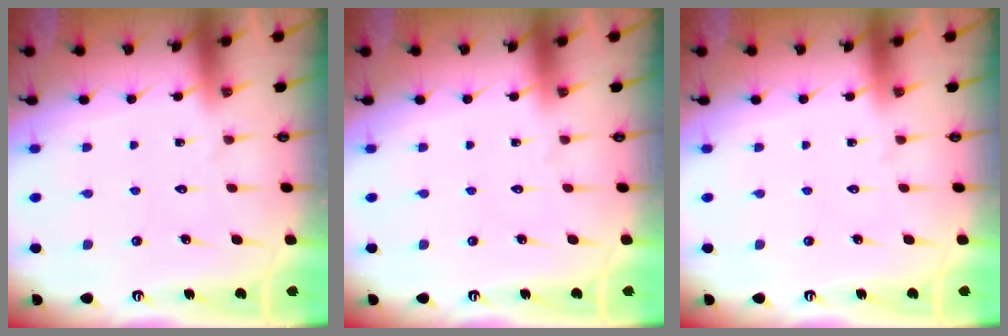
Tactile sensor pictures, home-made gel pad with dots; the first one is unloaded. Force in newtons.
{"total": 0.0}
{"total": 0.0}